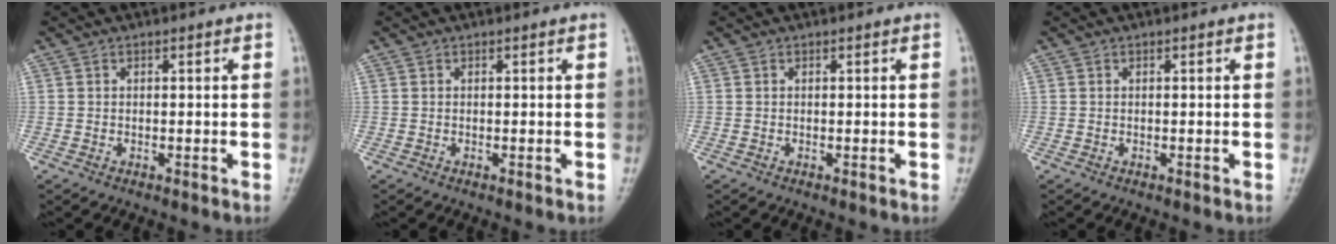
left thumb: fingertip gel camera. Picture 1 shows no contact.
{"total": 0.0}
{"total": 0.0}
{"total": 0.0}